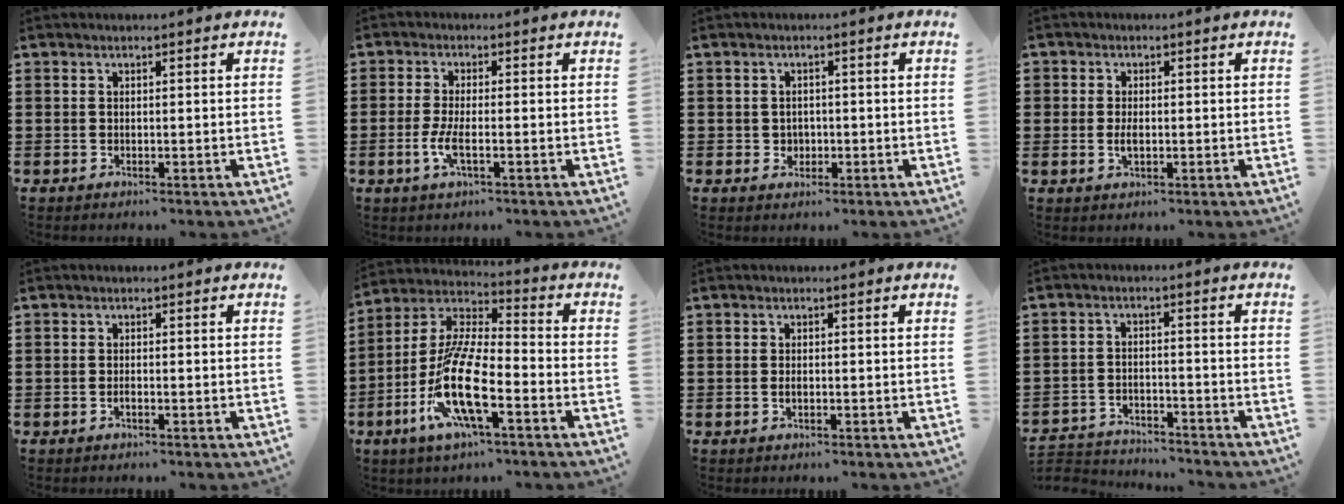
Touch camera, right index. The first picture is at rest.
{"total": 3.9, "force": [-1.4, 1.0, 3.5], "torque": [-0.078, -0.004, -0.031]}
{"total": 1.7, "force": [-0.2, 1.6, 0.2], "torque": [-0.010, 0.008, -0.008]}
{"total": 1.6, "force": [-0.3, 1.1, 1.2], "torque": [-0.023, 0.001, -0.004]}
{"total": 0.6, "force": [-0.4, 0.1, 0.4], "torque": [-0.008, -0.003, -0.007]}
{"total": 13.6, "force": [-6.3, 3.5, 11.5], "torque": [-0.271, -0.015, -0.132]}
{"total": 0.8, "force": [-0.2, 0.4, 0.6], "torque": [-0.013, 0.000, -0.004]}
{"total": 3.6, "force": [-3.6, 0.4, 0.0], "torque": [-0.008, -0.001, -0.077]}